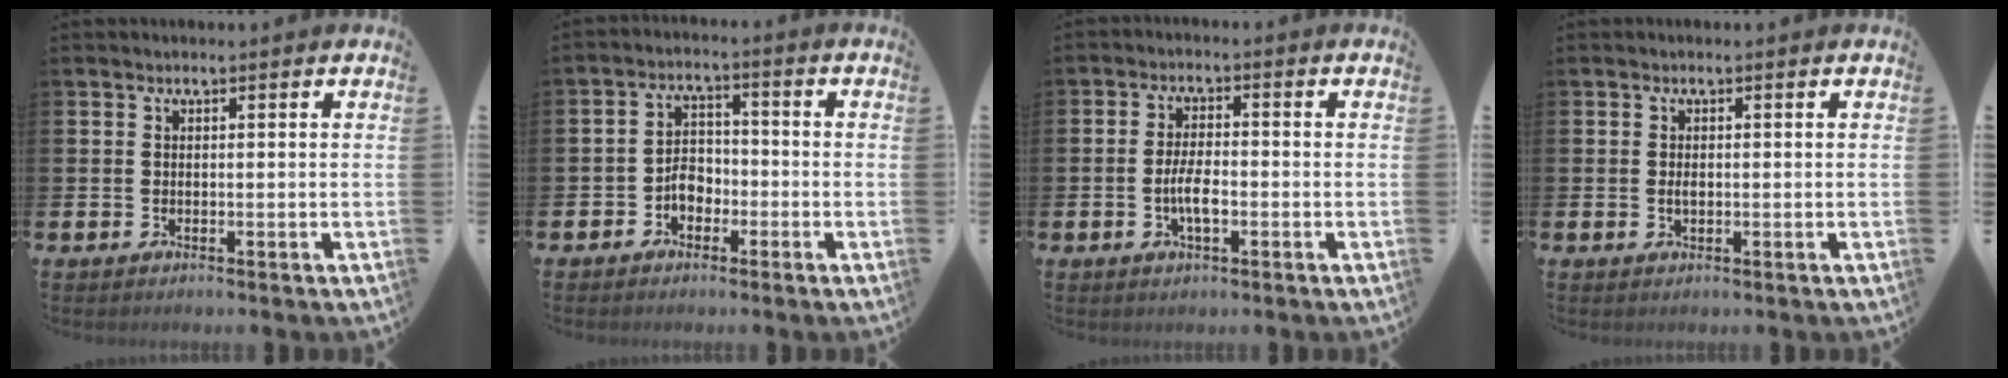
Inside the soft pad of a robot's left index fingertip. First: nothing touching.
{"total": 3.6, "force": [-1.8, 2.5, 1.7], "torque": [-0.030, 0.008, -0.041]}
{"total": 3.9, "force": [-0.9, 1.5, 3.4], "torque": [-0.056, -0.003, -0.022]}
{"total": 1.0, "force": [0.0, 0.5, 0.8], "torque": [-0.012, 0.001, -0.003]}